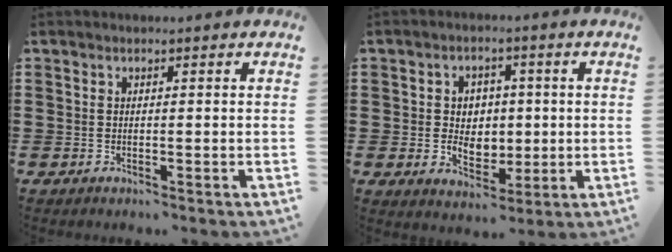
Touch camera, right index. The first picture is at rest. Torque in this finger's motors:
{"motor_torque": [2.14, 0.00, 0.24, 0.05]}